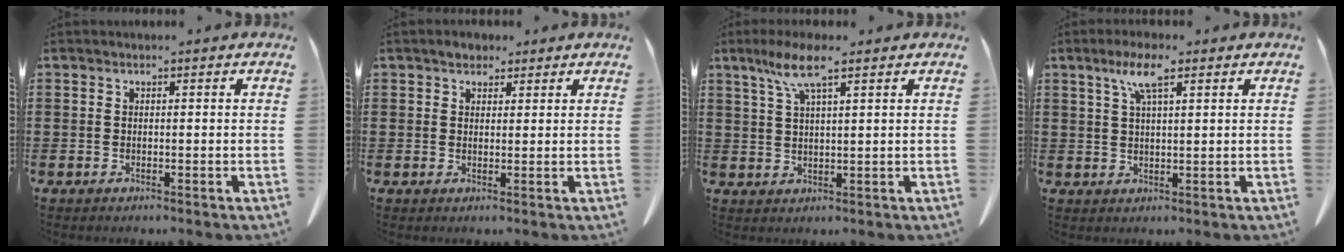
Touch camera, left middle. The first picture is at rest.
{"total": 2.2, "force": [1.8, 1.1, 0.5], "torque": [0.000, 0.001, 0.031]}
{"total": 6.3, "force": [3.8, 0.8, 5.0], "torque": [-0.106, 0.000, 0.066]}
{"total": 5.7, "force": [3.1, 1.3, 4.6], "torque": [-0.099, 0.010, 0.052]}